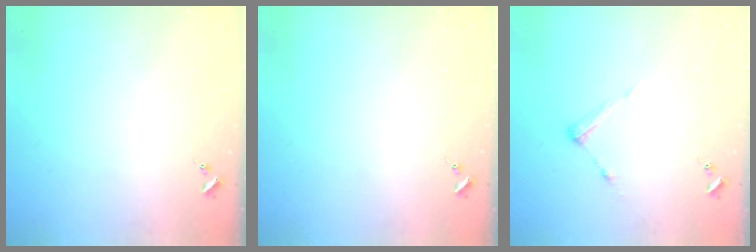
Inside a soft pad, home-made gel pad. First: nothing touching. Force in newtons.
{"total": 0.0}
{"total": 5.3, "press": 5.2, "slide": 0.2}